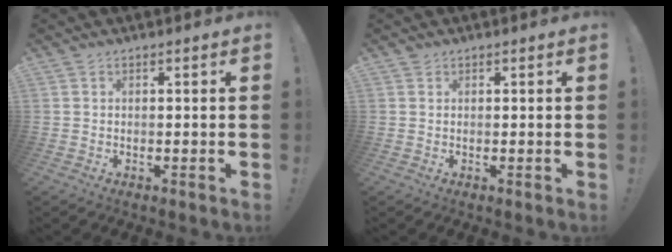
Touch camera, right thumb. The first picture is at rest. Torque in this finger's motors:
{"motor_torque": [-0.17, 0.25, 0.12, -0.02, -0.06]}